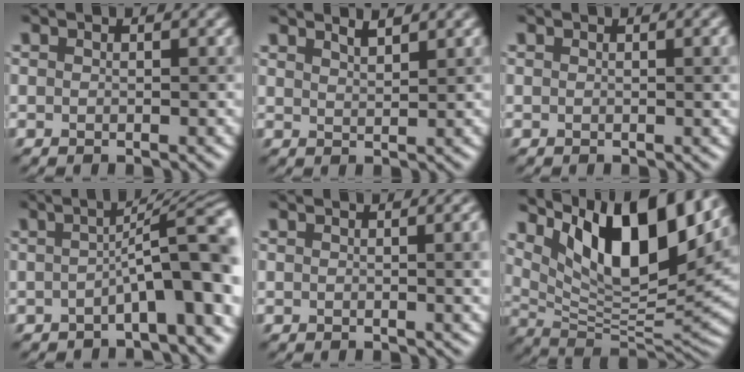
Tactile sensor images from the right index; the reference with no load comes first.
{"total": 1.9, "force": [1.7, 0.3, 0.7], "torque": [0.005, 0.012, 0.025]}
{"total": 2.0, "force": [0.2, 0.6, 1.9], "torque": [-0.010, 0.009, 0.004]}
{"total": 7.7, "force": [-1.7, 1.4, 7.4], "torque": [-0.084, 0.025, -0.033]}
{"total": 4.0, "force": [0.3, 1.5, 3.7], "torque": [-0.016, 0.016, 0.003]}
{"total": 12.5, "force": [6.6, 4.0, 9.9], "torque": [-0.160, 0.000, 0.129]}